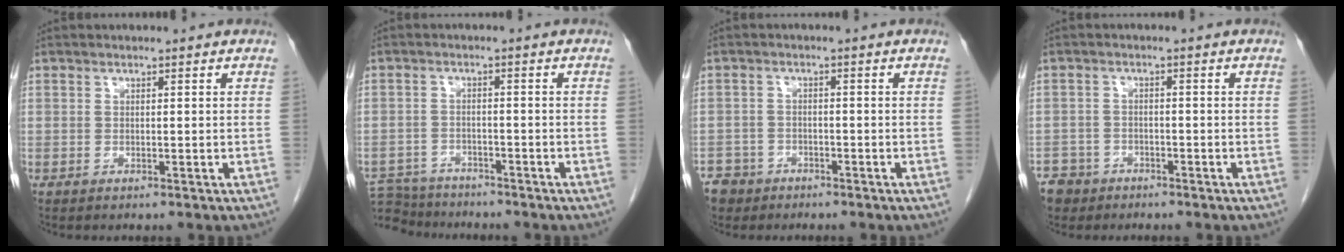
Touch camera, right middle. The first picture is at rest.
{"total": 8.3, "force": [-7.9, 2.4, 1.1], "torque": [-0.024, 0.002, -0.128]}
{"total": 5.2, "force": [-3.8, 3.6, 0.1], "torque": [-0.006, 0.004, -0.067]}
{"total": 5.4, "force": [-3.8, 3.8, 0.2], "torque": [-0.008, 0.004, -0.068]}